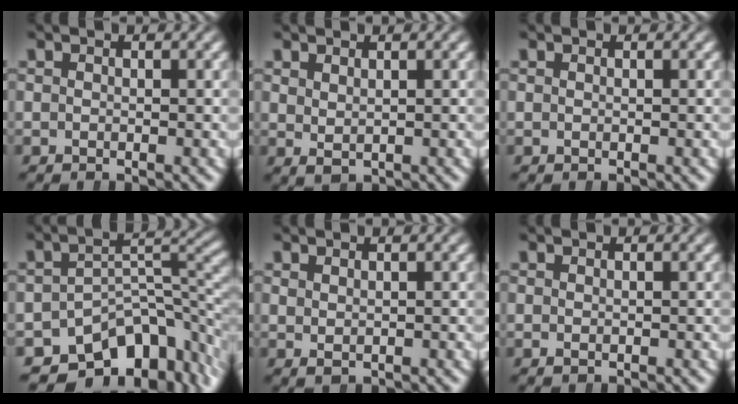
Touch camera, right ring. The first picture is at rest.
{"total": 1.1, "force": [0.9, -0.1, 0.6], "torque": [-0.003, -0.007, 0.033]}
{"total": 0.0}
{"total": 11.7, "force": [-6.3, 7.1, 6.8], "torque": [-0.081, -0.022, -0.092]}
{"total": 0.9, "force": [0.7, -0.2, 0.5], "torque": [0.000, -0.006, 0.024]}
{"total": 0.0}